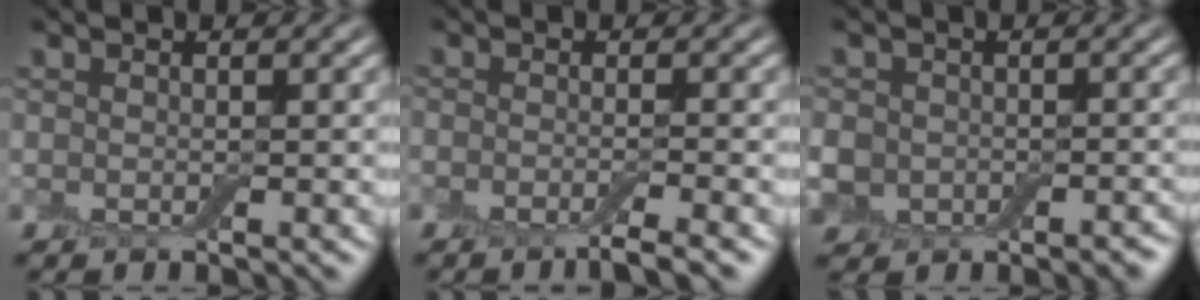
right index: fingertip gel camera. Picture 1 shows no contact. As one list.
[{"total": 2.5, "force": [-1.6, 0.4, 1.9], "torque": [-0.026, -0.004, -0.037]}, {"total": 5.4, "force": [-1.8, 4.5, 2.3], "torque": [-0.037, -0.009, -0.037]}]